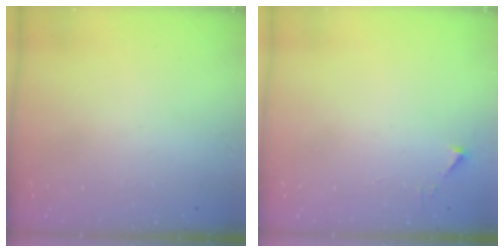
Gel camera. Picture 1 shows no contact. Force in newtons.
{"total": 2.5, "press": 2.5, "slide": 0.3}